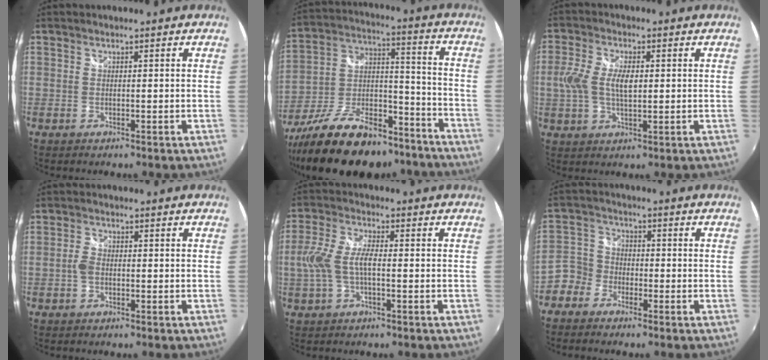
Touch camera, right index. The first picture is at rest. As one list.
[{"total": 24.8, "force": [-18.0, 10.8, 13.2], "torque": [-0.253, 0.006, -0.280]}, {"total": 7.5, "force": [0.3, 3.4, 6.6], "torque": [-0.135, 0.004, 0.004]}, {"total": 2.3, "force": [-0.7, 1.4, 1.7], "torque": [-0.039, 0.004, -0.014]}, {"total": 7.7, "force": [-1.0, 2.9, 7.1], "torque": [-0.155, 0.008, -0.018]}, {"total": 5.9, "force": [-3.9, 4.4, 0.9], "torque": [-0.020, 0.020, -0.089]}]